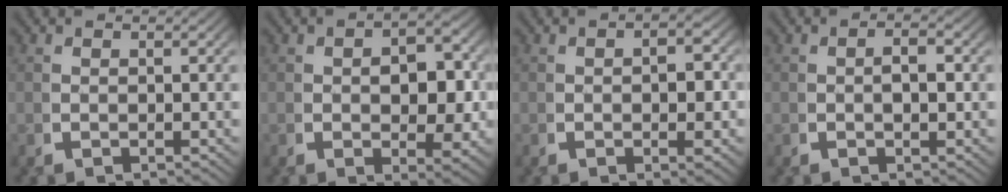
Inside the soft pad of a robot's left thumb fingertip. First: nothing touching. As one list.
[{"total": 5.1, "force": [-0.5, 3.2, 3.9], "torque": [-0.068, -0.024, 0.000]}, {"total": 2.4, "force": [-0.5, 1.4, 1.9], "torque": [-0.029, -0.011, -0.005]}, {"total": 1.7, "force": [-0.4, 1.0, 1.4], "torque": [-0.023, 0.002, -0.008]}]